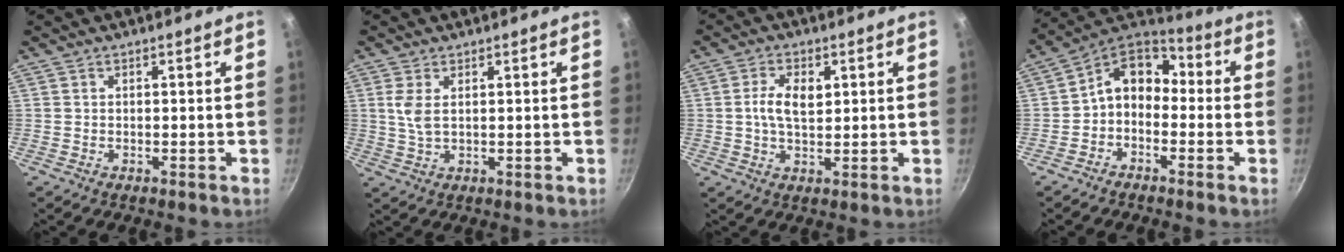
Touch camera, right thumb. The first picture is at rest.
{"total": 3.6, "force": [1.1, 1.5, 3.1], "torque": [-0.074, -0.002, 0.029]}
{"total": 6.0, "force": [1.1, 3.3, 4.9], "torque": [-0.087, 0.000, 0.018]}
{"total": 10.5, "force": [-1.3, 7.7, 7.0], "torque": [-0.080, 0.050, -0.043]}